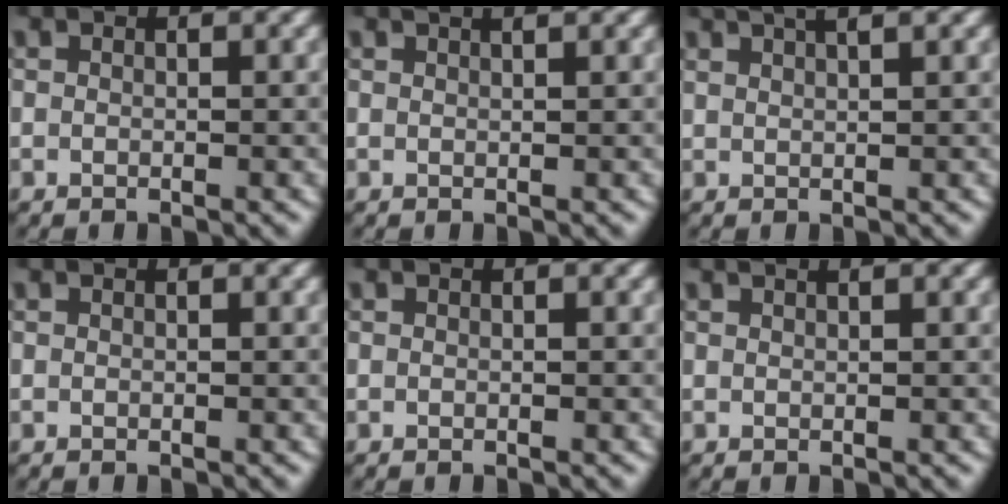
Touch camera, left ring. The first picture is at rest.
{"total": 1.8, "force": [1.5, -0.3, 1.0], "torque": [-0.006, 0.006, 0.026]}
{"total": 3.5, "force": [2.9, 0.2, 2.0], "torque": [-0.030, 0.006, 0.054]}
{"total": 0.0}
{"total": 0.0}
{"total": 1.3, "force": [1.1, -0.4, 0.6], "torque": [0.001, 0.004, 0.019]}